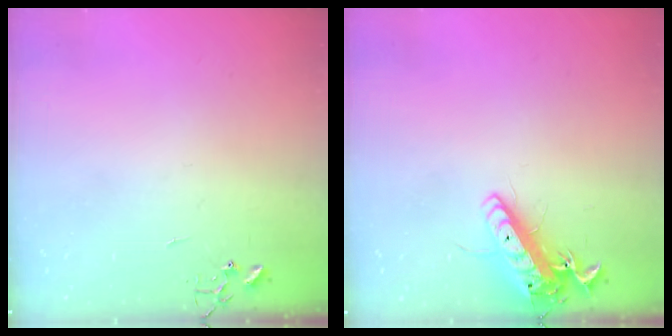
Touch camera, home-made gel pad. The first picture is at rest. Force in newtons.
{"total": 13.5, "press": 13.3, "slide": 2.3}